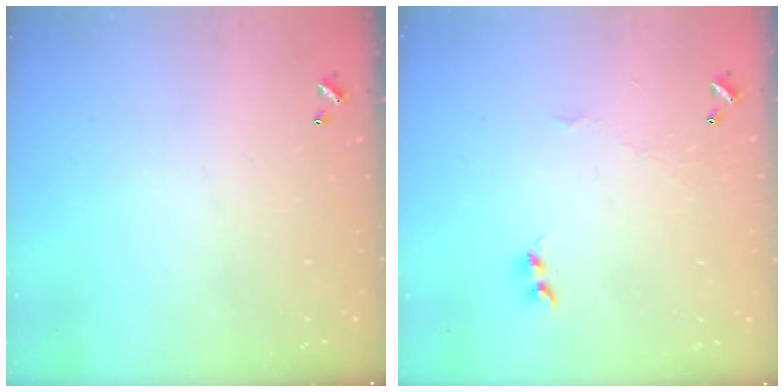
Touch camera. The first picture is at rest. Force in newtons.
{"total": 2.9, "press": 2.8, "slide": 0.5}